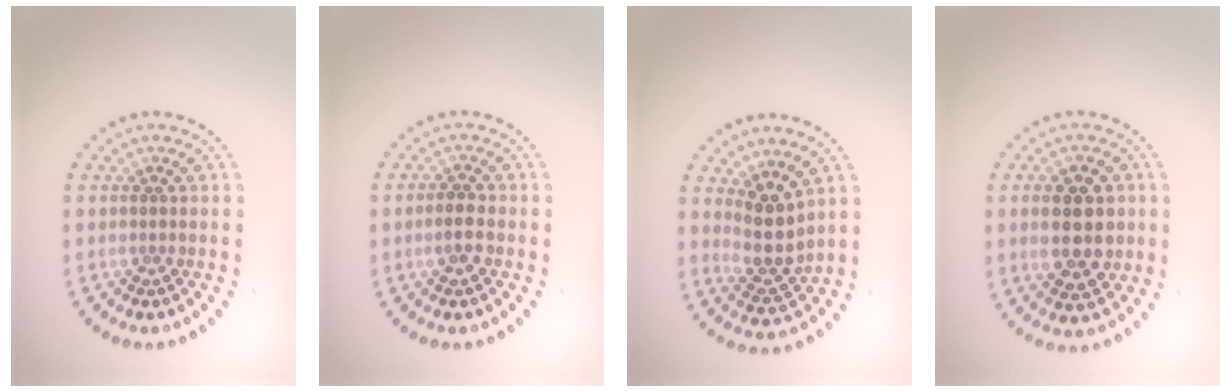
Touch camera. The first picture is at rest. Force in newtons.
{"total": 1.8, "press": 1.7, "slide": 0.6}
{"total": 3.3, "press": 2.5, "slide": 2.1}
{"total": 5.5, "press": 5.4, "slide": 0.4}